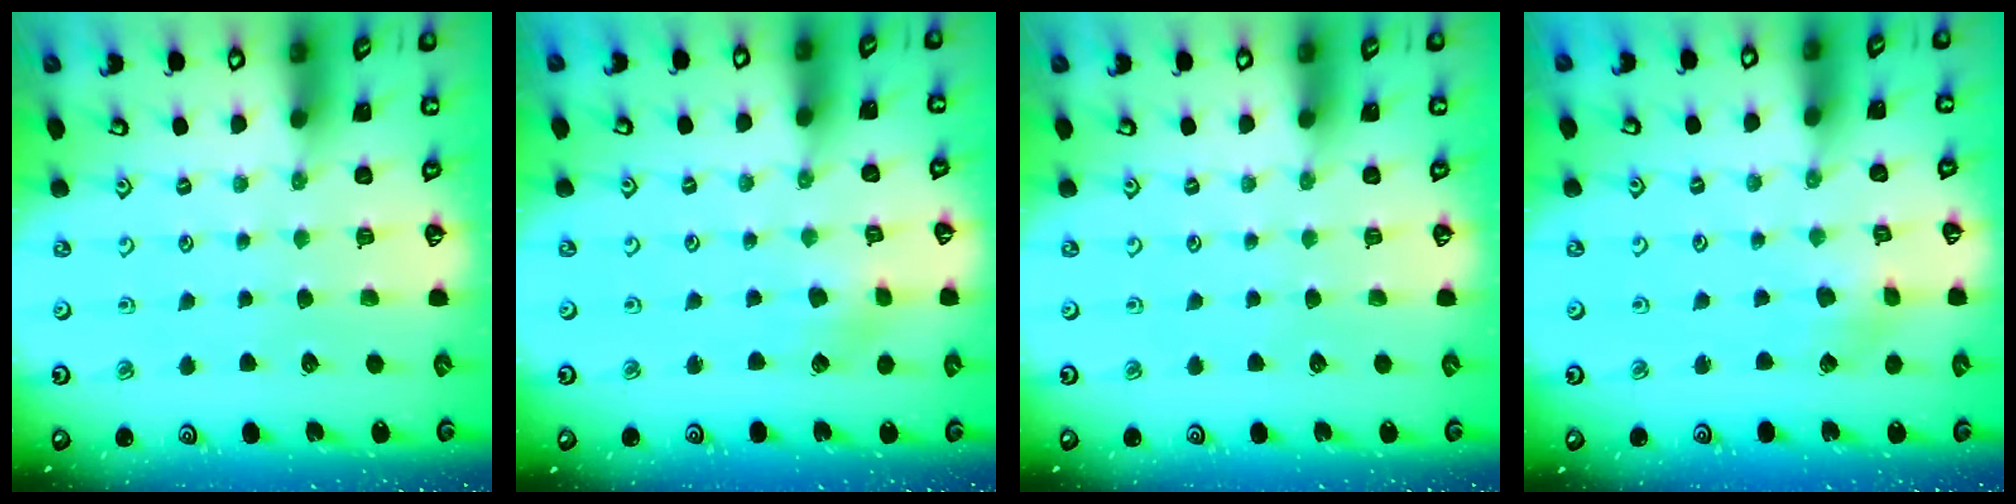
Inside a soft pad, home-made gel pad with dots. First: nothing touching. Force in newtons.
{"total": 2.7, "press": 2.7, "slide": 0.3}
{"total": 0.0}
{"total": 2.7, "press": 2.7, "slide": 0.1}